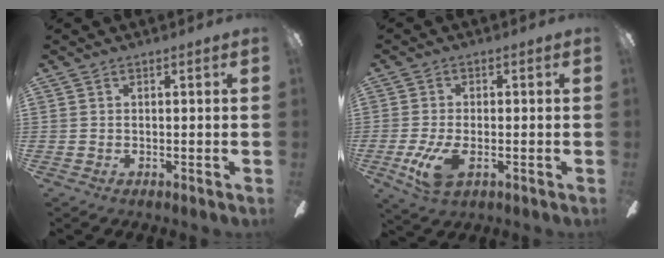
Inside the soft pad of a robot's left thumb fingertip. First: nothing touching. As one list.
[{"total": 8.8, "force": [-2.6, 4.3, 7.3], "torque": [-0.156, -0.003, -0.044]}]